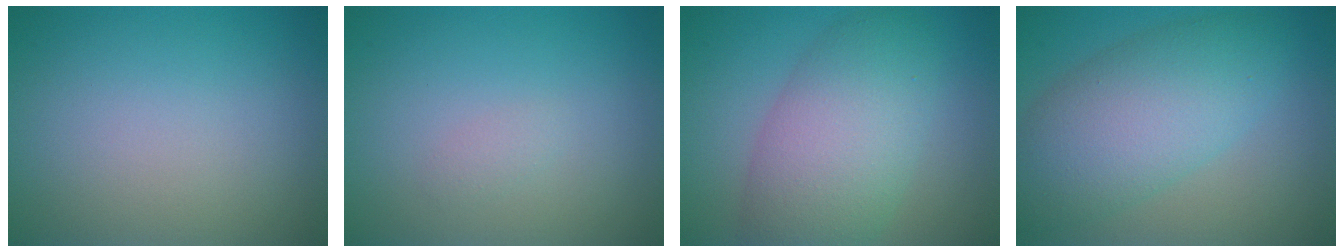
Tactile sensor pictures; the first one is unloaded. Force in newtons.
{"total": 0.7, "press": 0.7, "slide": 0.0}
{"total": 7.5, "press": 7.5, "slide": 0.3}
{"total": 7.5, "press": 7.5, "slide": 0.3}